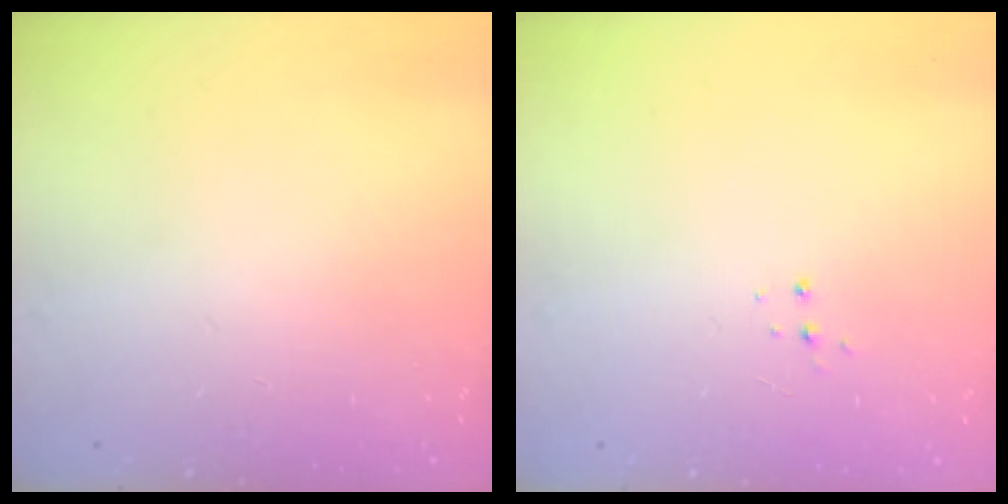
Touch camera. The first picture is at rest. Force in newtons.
{"total": 5.2, "press": 5.2, "slide": 0.3}